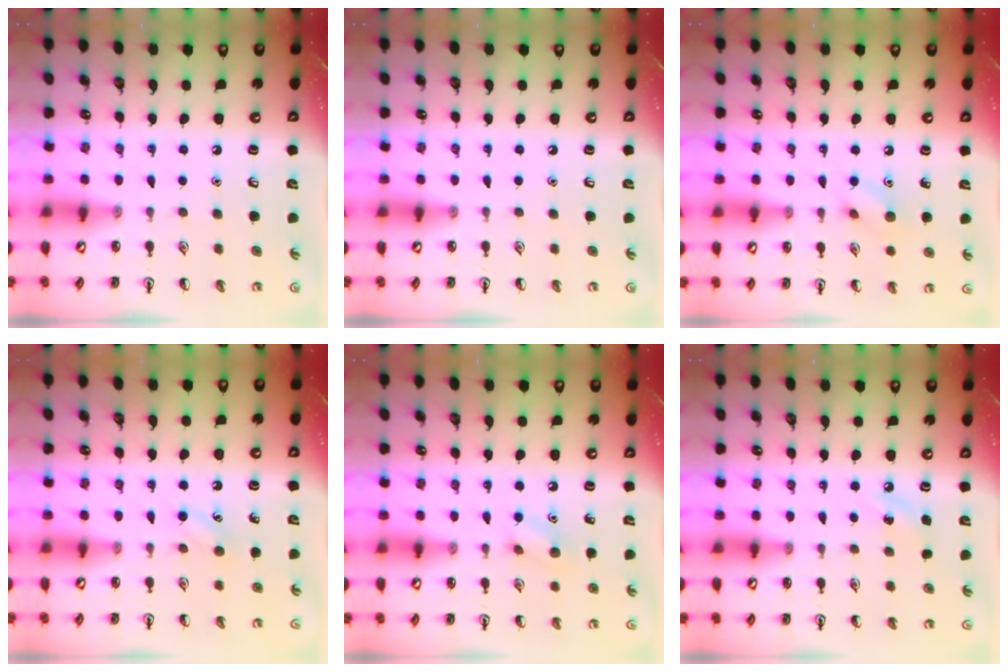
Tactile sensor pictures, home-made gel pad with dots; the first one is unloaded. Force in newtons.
{"total": 0.0}
{"total": 6.6, "press": 6.5, "slide": 1.0}
{"total": 5.2, "press": 4.9, "slide": 1.5}
{"total": 6.8, "press": 6.6, "slide": 1.4}
{"total": 4.2, "press": 3.9, "slide": 1.5}